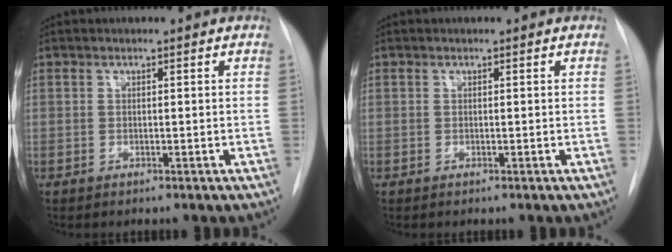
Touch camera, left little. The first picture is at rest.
{"total": 0.0}